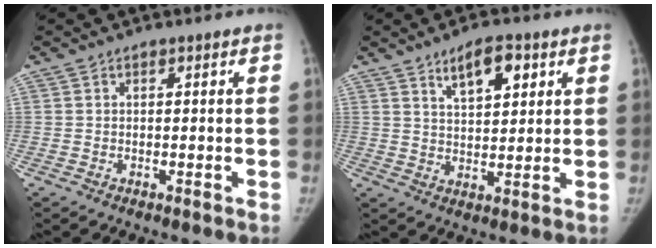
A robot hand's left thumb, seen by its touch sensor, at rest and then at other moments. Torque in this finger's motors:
{"motor_torque": [-0.14, 0.23, 0.83, -0.53, 0.00]}